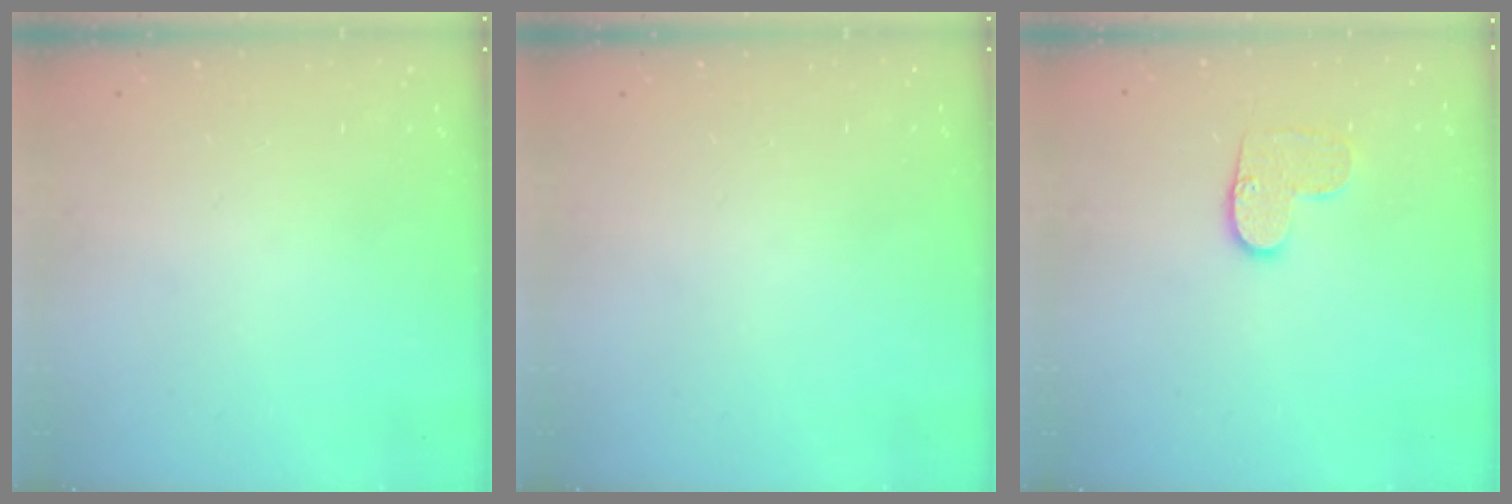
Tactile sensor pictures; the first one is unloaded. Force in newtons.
{"total": 0.0}
{"total": 8.4, "press": 8.4, "slide": 0.3}